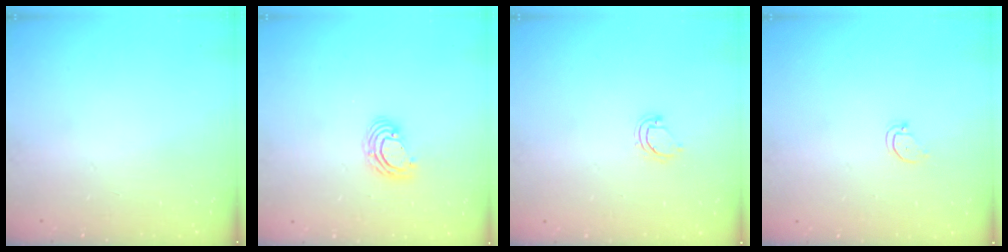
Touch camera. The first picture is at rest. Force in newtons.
{"total": 6.0, "press": 6.0, "slide": 0.8}
{"total": 4.2, "press": 4.2, "slide": 0.4}
{"total": 2.4, "press": 2.4, "slide": 0.2}